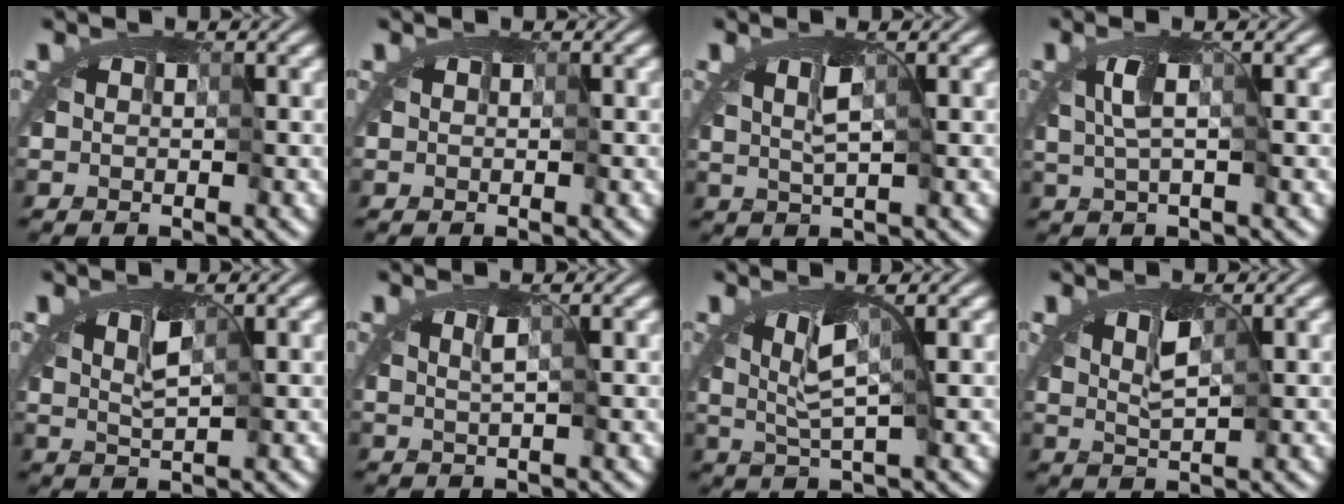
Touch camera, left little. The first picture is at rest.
{"total": 0.0}
{"total": 1.5, "force": [-0.3, 0.2, 1.4], "torque": [-0.017, -0.005, -0.008]}
{"total": 1.7, "force": [-0.9, -0.2, 1.4], "torque": [-0.020, -0.010, -0.017]}
{"total": 1.8, "force": [0.5, 0.7, 1.6], "torque": [-0.022, 0.003, 0.002]}
{"total": 0.6, "force": [-0.1, -0.4, 0.3], "torque": [-0.001, 0.000, -0.005]}
{"total": 2.4, "force": [-0.1, 0.3, 2.4], "torque": [-0.048, -0.012, 0.003]}
{"total": 2.2, "force": [0.7, 0.9, 1.9], "torque": [-0.026, 0.003, 0.004]}